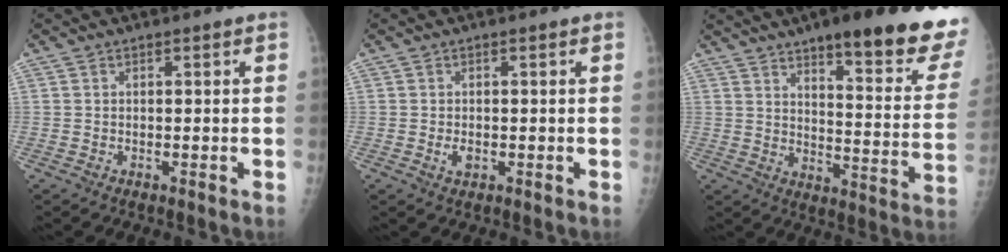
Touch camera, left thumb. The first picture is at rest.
{"total": 1.6, "force": [-0.3, 1.0, 1.2], "torque": [-0.020, -0.002, -0.004]}
{"total": 24.4, "force": [16.7, 4.8, 17.1], "torque": [-0.198, -0.067, 0.217]}